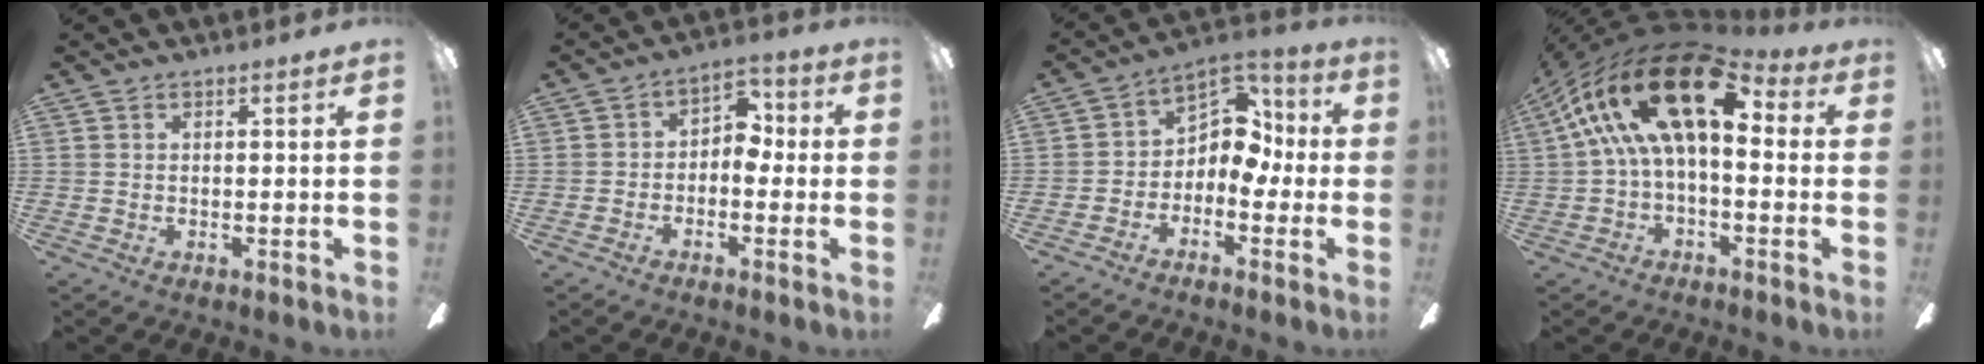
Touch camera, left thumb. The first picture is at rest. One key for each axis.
{"total": 5.5, "fx": -1.4, "fy": 4.3, "fz": 3.1, "tx": -0.050, "ty": 0.021, "tz": -0.025}
{"total": 9.6, "fx": 0.6, "fy": 7.7, "fz": 5.7, "tx": -0.079, "ty": 0.004, "tz": 0.016}
{"total": 23.4, "fx": 7.8, "fy": 10.8, "fz": 19.3, "tx": -0.352, "ty": -0.030, "tz": 0.137}